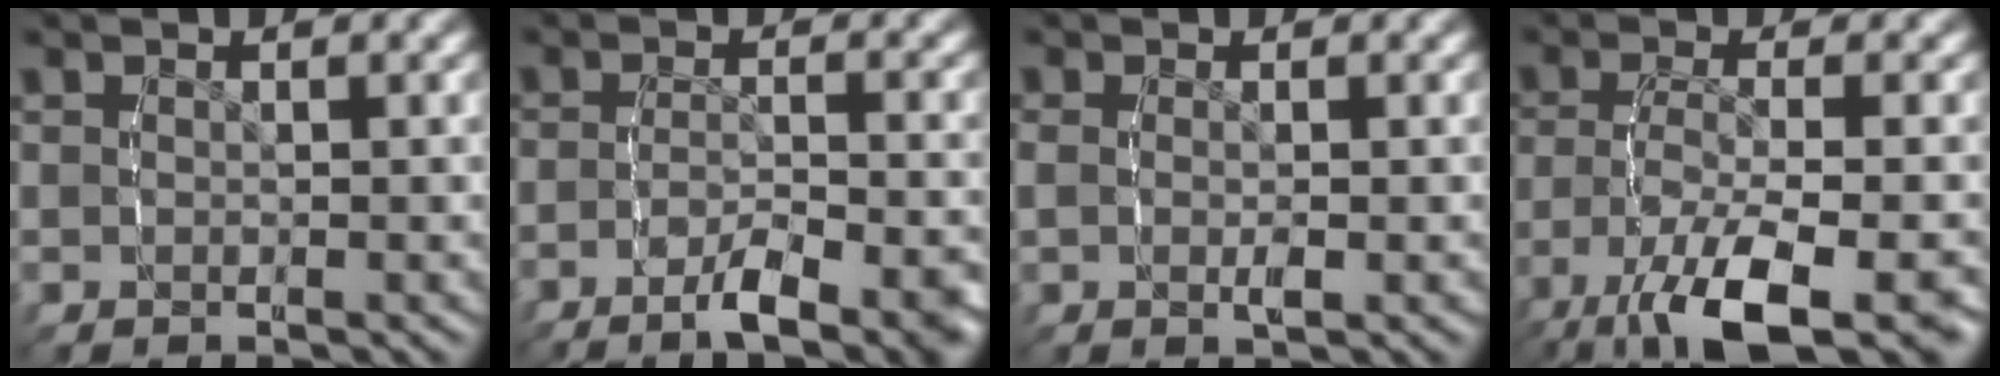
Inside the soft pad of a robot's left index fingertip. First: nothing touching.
{"total": 4.6, "force": [-3.4, 1.3, 2.9], "torque": [-0.058, -0.007, -0.060]}
{"total": 1.7, "force": [-0.4, 1.0, 1.3], "torque": [-0.032, -0.006, -0.004]}
{"total": 8.5, "force": [-4.9, 3.5, 6.0], "torque": [-0.127, -0.033, -0.062]}